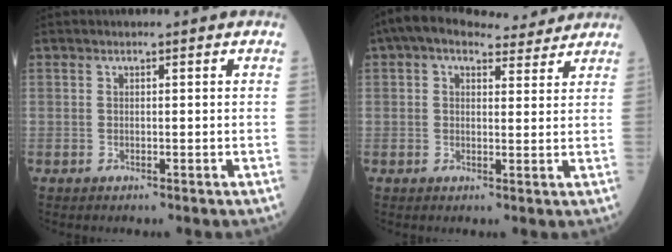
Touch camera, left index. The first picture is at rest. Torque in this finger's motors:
{"motor_torque": [0.70, -0.75, -0.07, 0.06]}